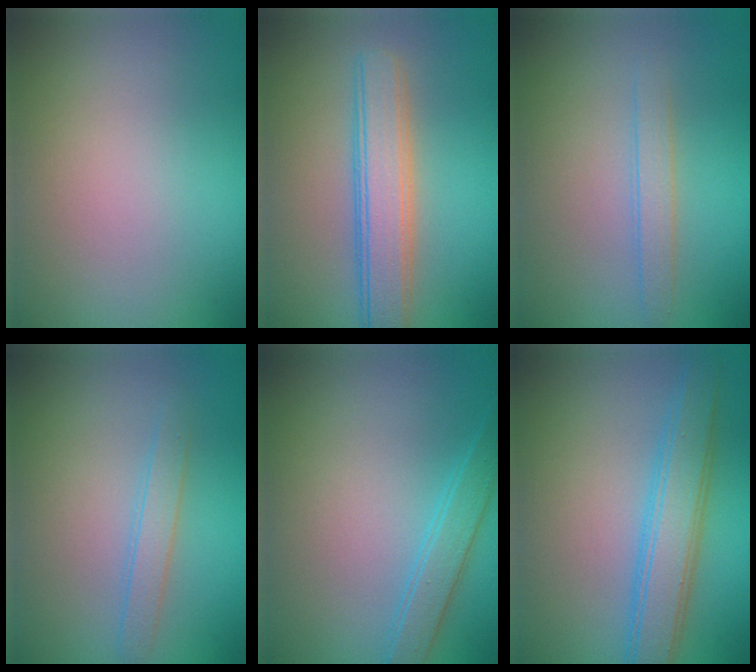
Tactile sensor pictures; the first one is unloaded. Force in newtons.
{"total": 4.7, "press": 4.7, "slide": 0.1}
{"total": 1.8, "press": 1.8, "slide": 0.0}
{"total": 1.7, "press": 1.7, "slide": 0.0}
{"total": 2.2, "press": 2.2, "slide": 0.2}
{"total": 4.5, "press": 4.5, "slide": 0.1}